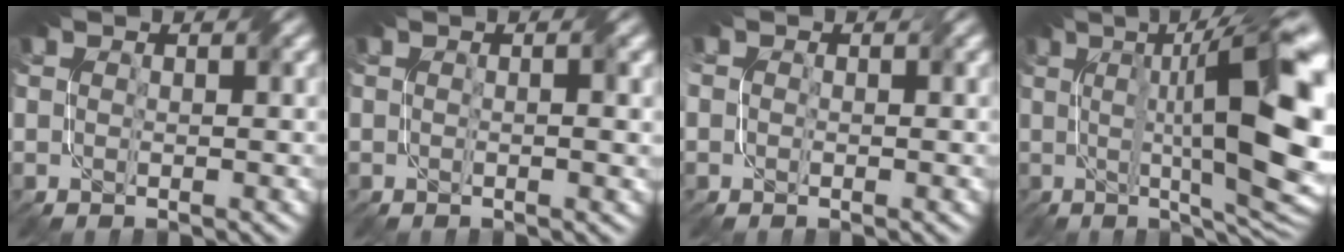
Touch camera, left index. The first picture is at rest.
{"total": 1.0, "force": [0.1, 0.2, 1.0], "torque": [-0.014, 0.001, -0.002]}
{"total": 1.5, "force": [-0.2, 1.4, 0.5], "torque": [-0.009, 0.007, -0.004]}
{"total": 15.1, "force": [1.8, 4.0, 14.4], "torque": [-0.180, 0.015, 0.034]}